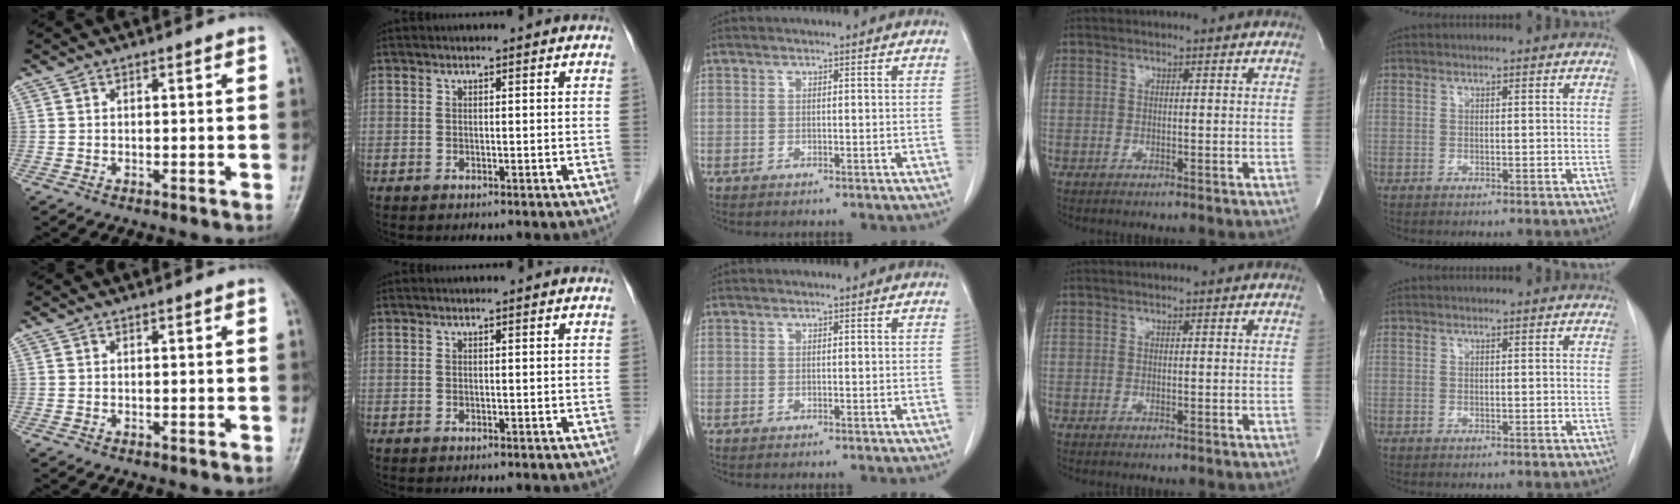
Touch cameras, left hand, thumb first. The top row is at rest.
{}